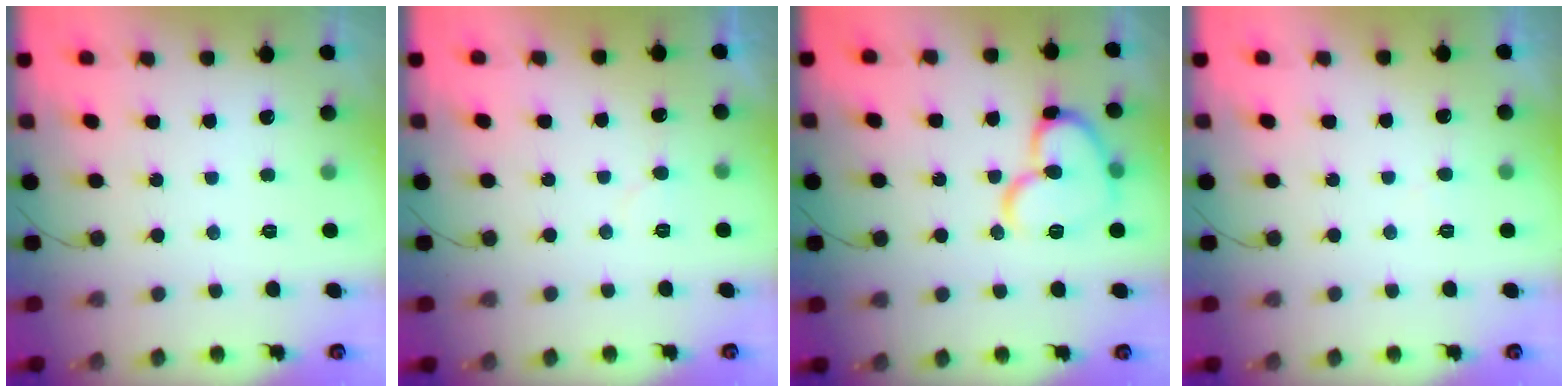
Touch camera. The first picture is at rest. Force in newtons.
{"total": 3.4, "press": 3.4, "slide": 0.4}
{"total": 15.4, "press": 15.3, "slide": 1.4}
{"total": 3.3, "press": 3.3, "slide": 0.2}